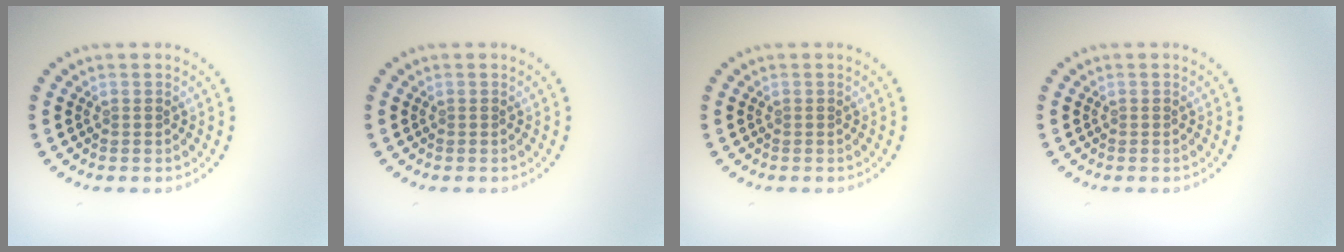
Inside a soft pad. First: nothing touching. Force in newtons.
{"total": 0.0}
{"total": 0.0}
{"total": 0.0}